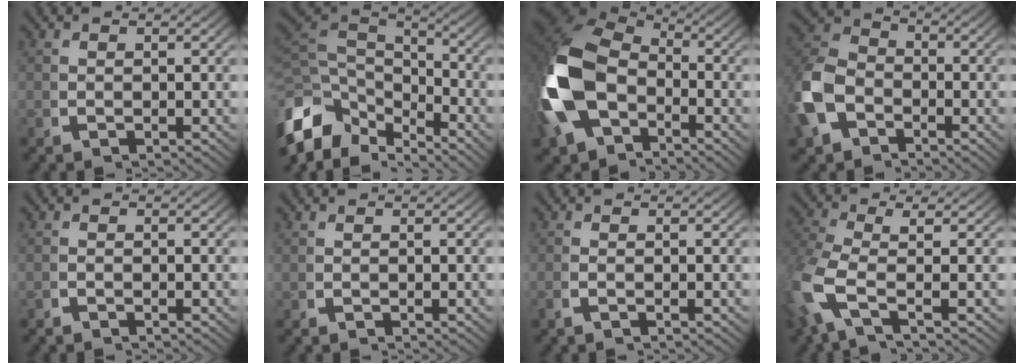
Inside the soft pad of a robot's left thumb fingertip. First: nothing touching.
{"total": 11.1, "force": [-1.1, 7.7, 8.0], "torque": [-0.178, -0.029, -0.007]}
{"total": 13.9, "force": [-0.9, 9.9, 9.8], "torque": [-0.244, -0.021, 0.001]}
{"total": 8.5, "force": [-1.7, 6.8, 4.8], "torque": [-0.126, -0.024, -0.023]}
{"total": 0.6, "force": [-0.6, 0.0, 0.0], "torque": [0.004, 0.000, -0.014]}
{"total": 0.0}
{"total": 0.6, "force": [-0.4, 0.0, 0.5], "torque": [-0.015, 0.002, -0.007]}
{"total": 6.7, "force": [-1.2, 3.3, 5.7], "torque": [-0.180, -0.026, -0.004]}